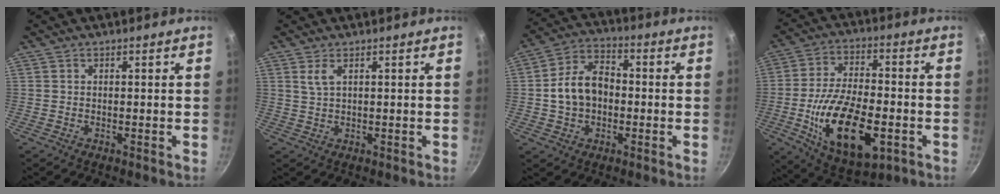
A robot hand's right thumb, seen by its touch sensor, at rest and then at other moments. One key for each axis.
{"total": 2.2, "fx": 1.1, "fy": 0.8, "fz": 1.8, "tx": -0.036, "ty": -0.006, "tz": 0.023}
{"total": 10.7, "fx": -0.7, "fy": 7.8, "fz": 7.4, "tx": -0.107, "ty": 0.032, "tz": -0.021}
{"total": 19.9, "fx": -5.4, "fy": 9.6, "fz": 16.5, "tx": -0.281, "ty": 0.014, "tz": -0.085}